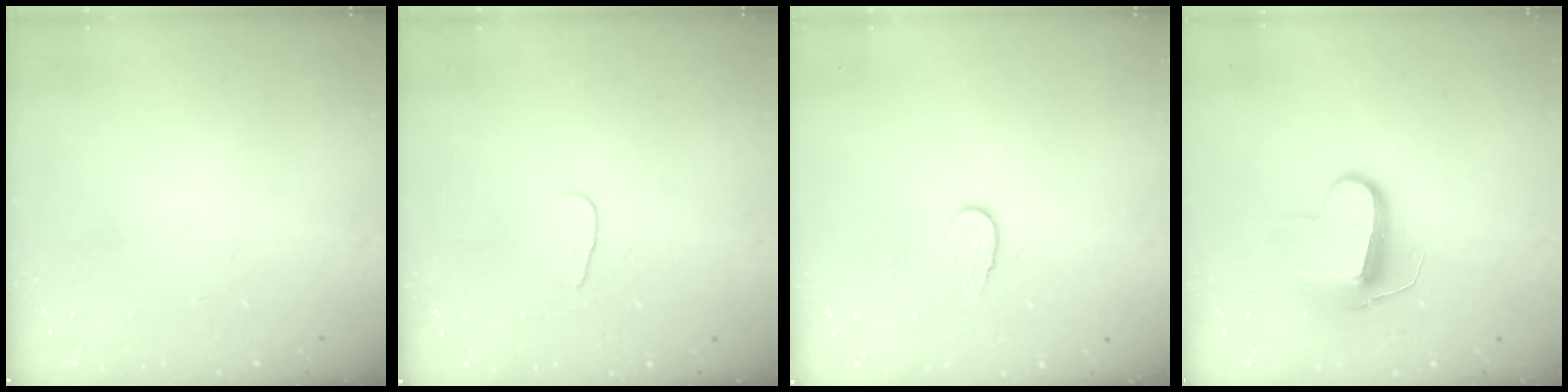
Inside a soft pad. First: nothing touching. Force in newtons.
{"total": 4.2, "press": 4.2, "slide": 0.4}
{"total": 6.1, "press": 6.1, "slide": 0.5}
{"total": 9.4, "press": 9.4, "slide": 0.2}